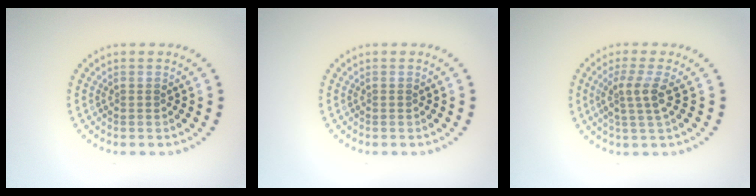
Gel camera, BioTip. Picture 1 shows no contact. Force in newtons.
{"total": 0.0}
{"total": 2.7, "press": 2.0, "slide": 1.9}